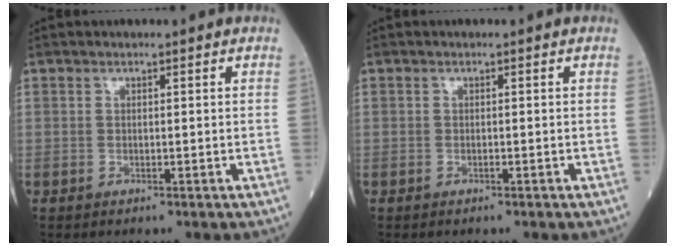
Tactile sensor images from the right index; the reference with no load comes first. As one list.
[{"total": 0.0}]